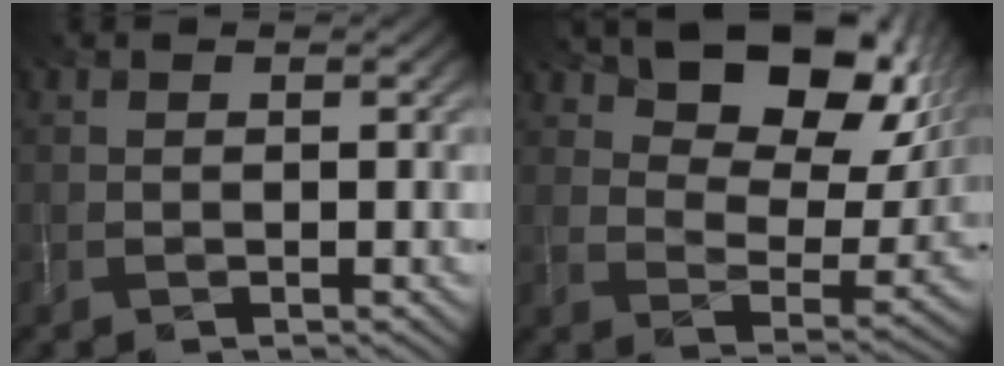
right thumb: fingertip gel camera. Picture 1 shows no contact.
{"total": 13.5, "force": [7.6, 7.1, 8.5], "torque": [-0.135, -0.009, 0.126]}